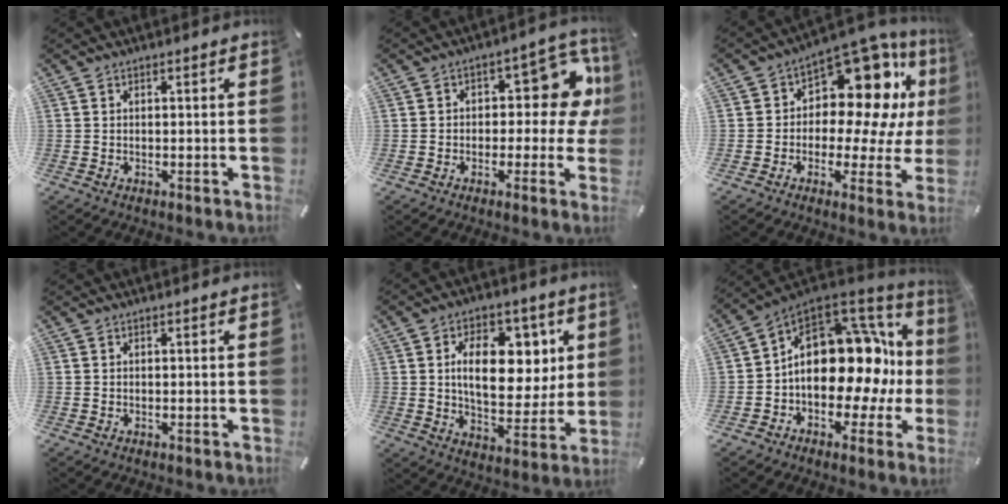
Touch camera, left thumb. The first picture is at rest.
{"total": 11.4, "force": [2.3, 6.9, 8.8], "torque": [-0.098, -0.022, 0.036]}
{"total": 16.5, "force": [6.4, 9.3, 11.9], "torque": [-0.176, -0.061, 0.104]}
{"total": 0.0}
{"total": 15.5, "force": [4.2, 9.9, 11.1], "torque": [-0.158, -0.004, 0.074]}
{"total": 21.5, "force": [1.8, 14.1, 16.1], "torque": [-0.266, -0.031, 0.041]}